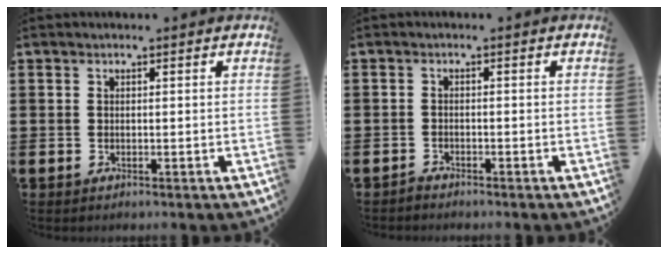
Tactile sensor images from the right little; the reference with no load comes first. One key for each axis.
{"total": 0.9, "fx": -0.9, "fy": 0.1, "fz": -0.1, "tx": -0.001, "ty": 0.000, "tz": -0.019}